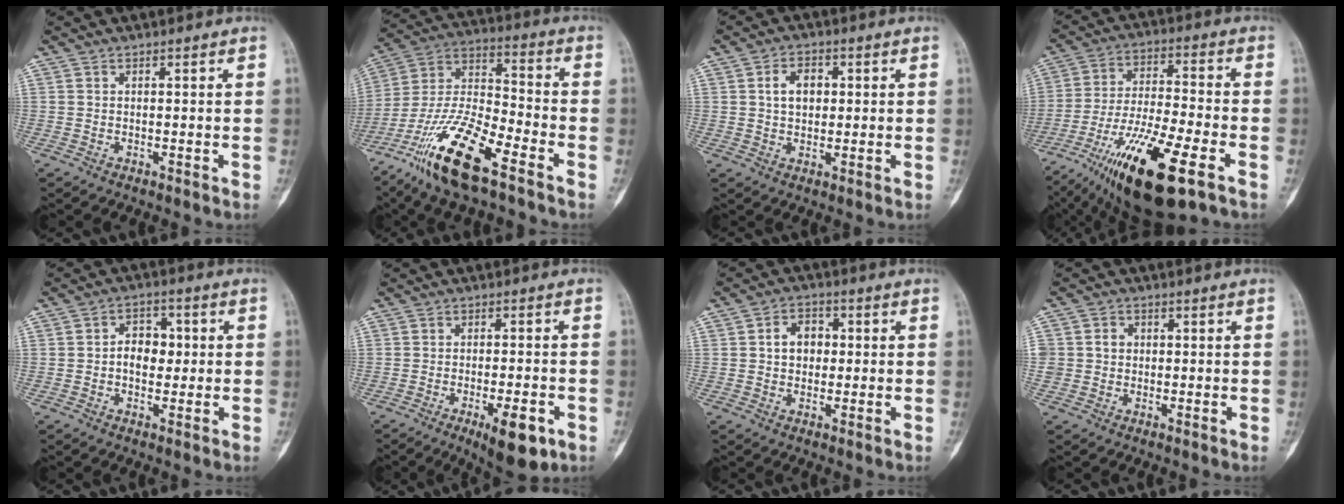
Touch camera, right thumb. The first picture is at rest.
{"total": 18.4, "force": [-11.3, 5.0, 13.6], "torque": [-0.276, 0.054, -0.214]}
{"total": 5.3, "force": [1.0, 3.7, 3.7], "torque": [-0.046, 0.007, 0.015]}
{"total": 20.1, "force": [-10.6, 5.0, 16.4], "torque": [-0.330, 0.025, -0.182]}
{"total": 6.2, "force": [0.1, 4.4, 4.3], "torque": [-0.041, 0.013, -0.005]}
{"total": 8.8, "force": [-4.0, 2.8, 7.3], "torque": [-0.103, 0.005, -0.048]}
{"total": 5.7, "force": [0.6, 4.4, 3.5], "torque": [-0.032, 0.012, 0.004]}
{"total": 3.4, "force": [0.2, 3.2, 1.1], "torque": [0.001, 0.005, 0.003]}